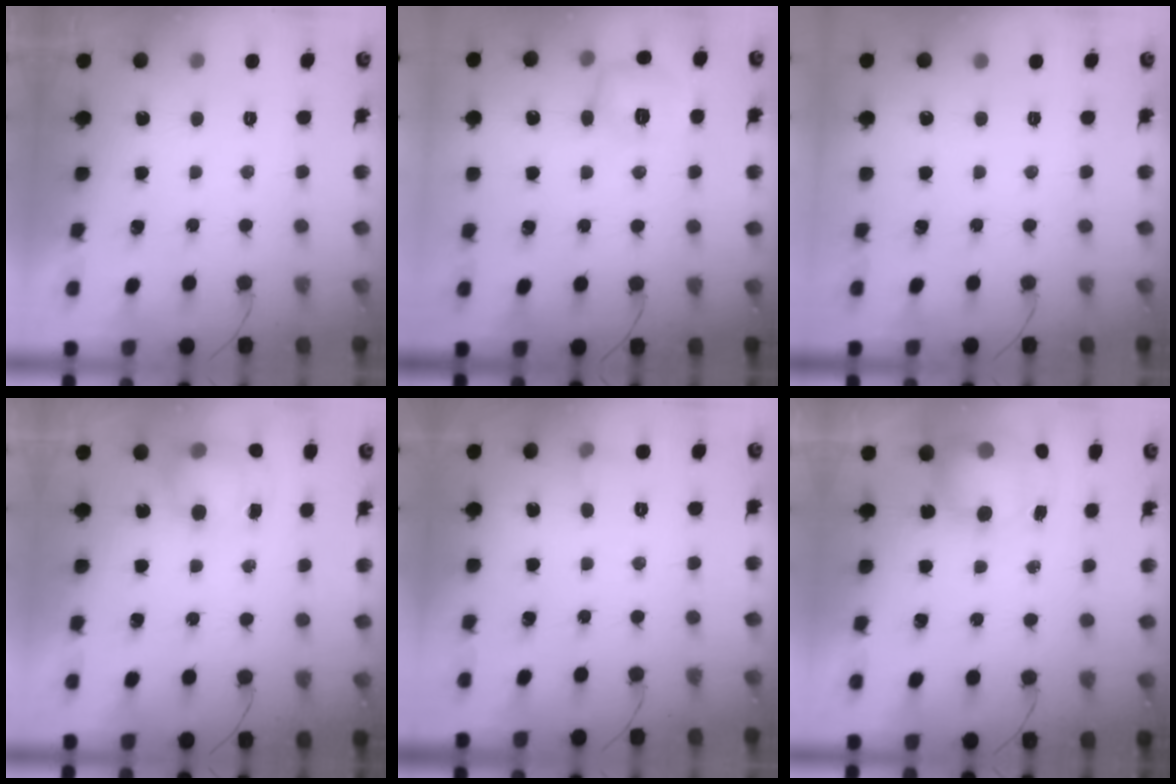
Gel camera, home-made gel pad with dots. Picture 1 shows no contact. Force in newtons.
{"total": 7.5, "press": 7.4, "slide": 1.6}
{"total": 0.0}
{"total": 7.9, "press": 7.8, "slide": 0.6}
{"total": 4.3, "press": 4.1, "slide": 1.4}
{"total": 10.7, "press": 8.7, "slide": 6.3}